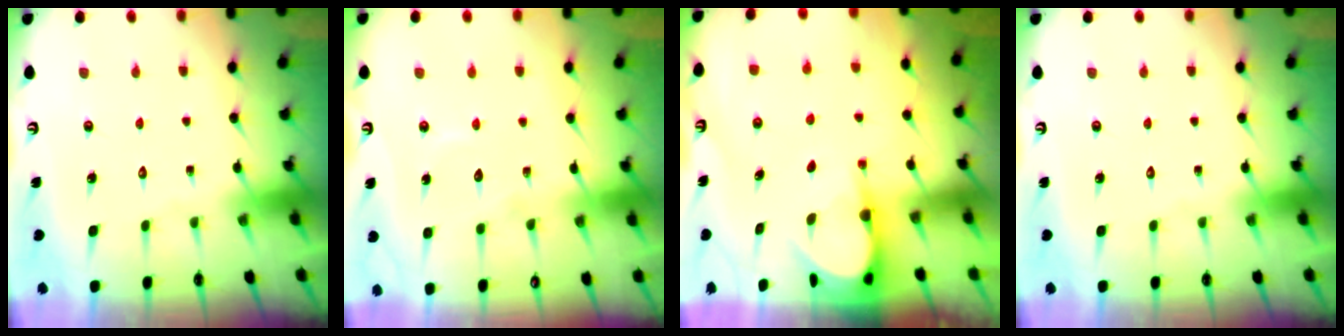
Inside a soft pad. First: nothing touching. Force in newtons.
{"total": 5.4, "press": 5.4, "slide": 0.5}
{"total": 3.8, "press": 3.8, "slide": 0.3}
{"total": 0.0}